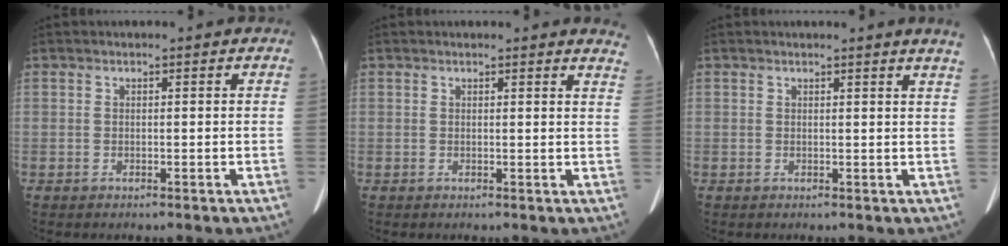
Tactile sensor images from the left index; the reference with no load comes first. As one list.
[{"total": 6.4, "force": [6.2, 0.7, 1.3], "torque": [0.005, -0.023, 0.034]}, {"total": 3.6, "force": [3.2, -0.7, 1.6], "torque": [-0.018, -0.012, 0.019]}]